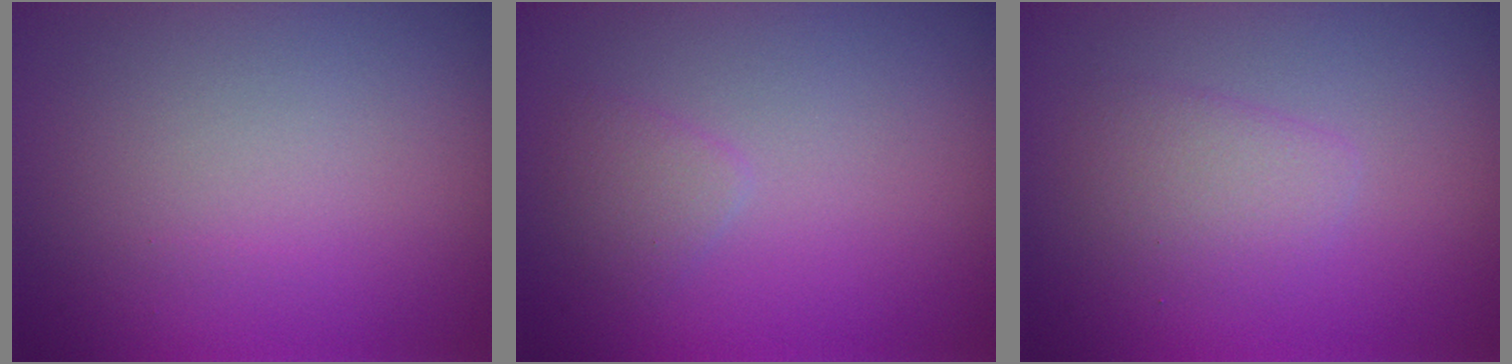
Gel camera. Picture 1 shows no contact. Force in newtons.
{"total": 1.2, "press": 1.2, "slide": 0.1}
{"total": 2.1, "press": 2.1, "slide": 0.1}